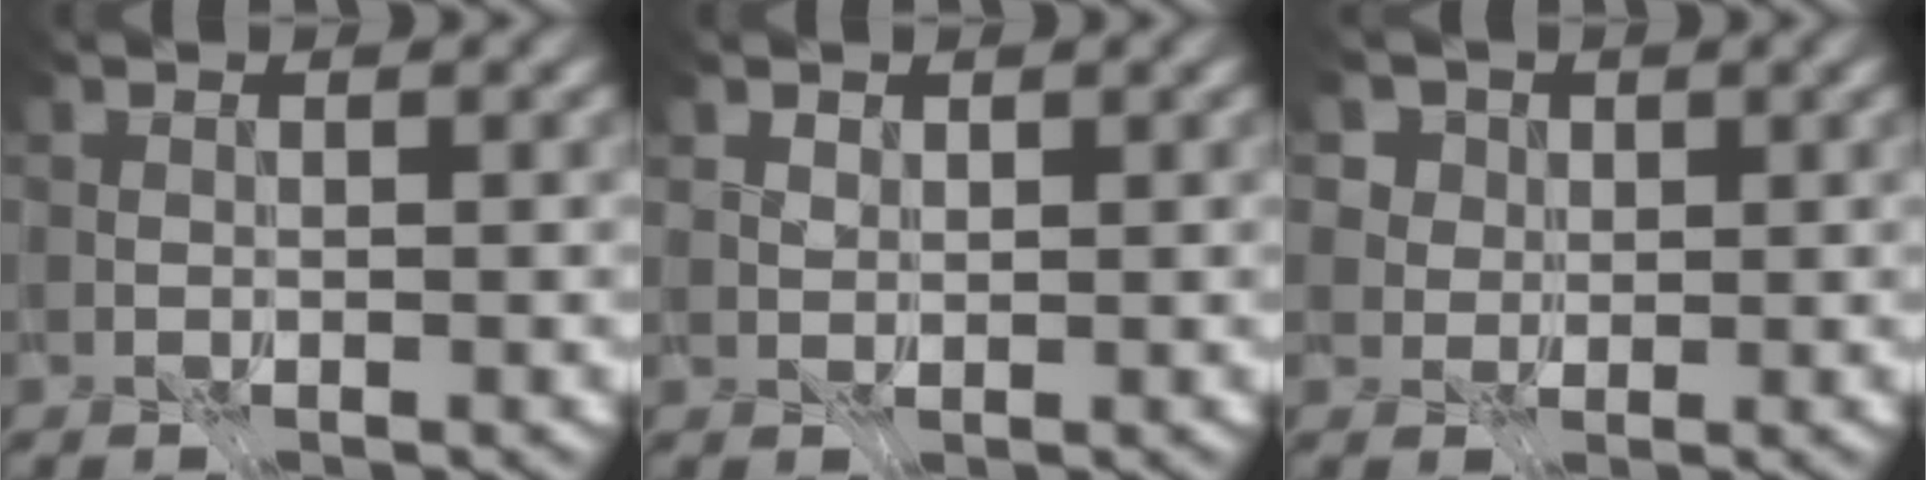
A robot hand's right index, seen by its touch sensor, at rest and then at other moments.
{"total": 3.0, "force": [2.0, 1.9, 1.3], "torque": [-0.040, 0.006, 0.035]}
{"total": 6.8, "force": [3.7, 4.9, 3.0], "torque": [-0.053, 0.008, 0.042]}